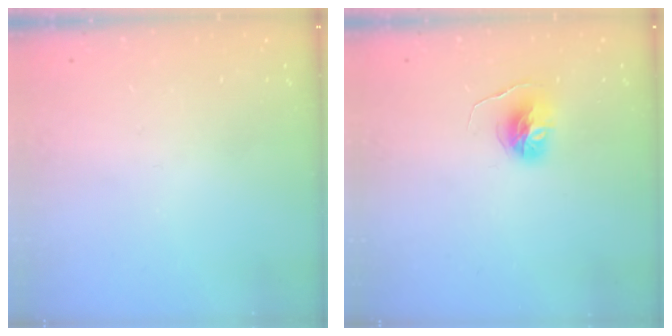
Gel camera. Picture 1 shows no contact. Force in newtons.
{"total": 6.4, "press": 6.4, "slide": 0.6}